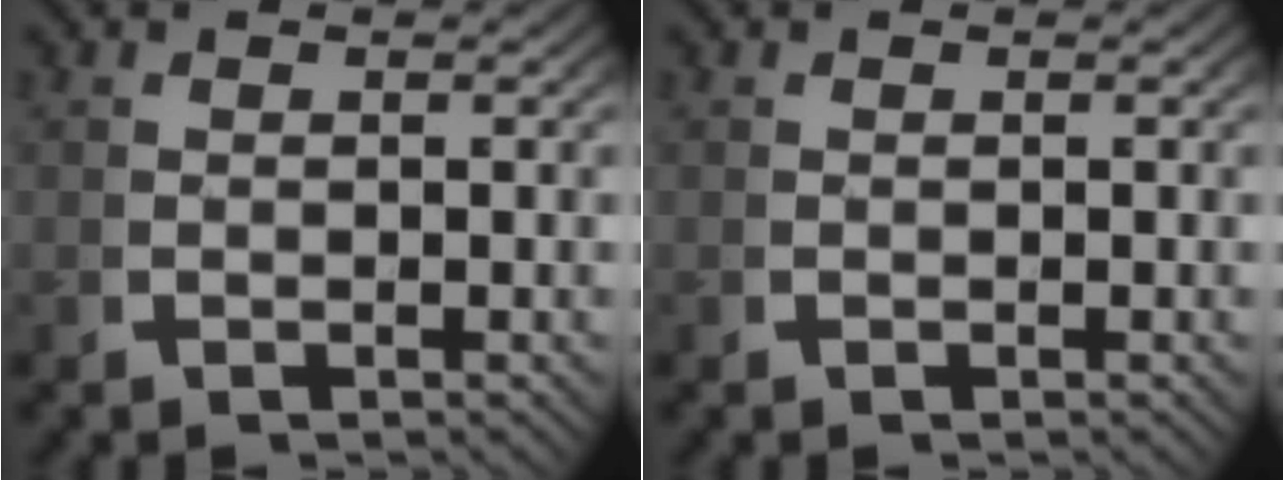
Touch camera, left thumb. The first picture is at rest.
{"total": 0.0}